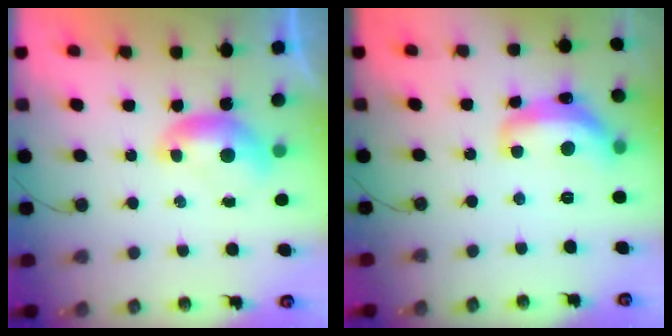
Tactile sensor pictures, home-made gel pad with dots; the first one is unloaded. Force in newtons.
{"total": 8.3, "press": 8.3, "slide": 0.7}